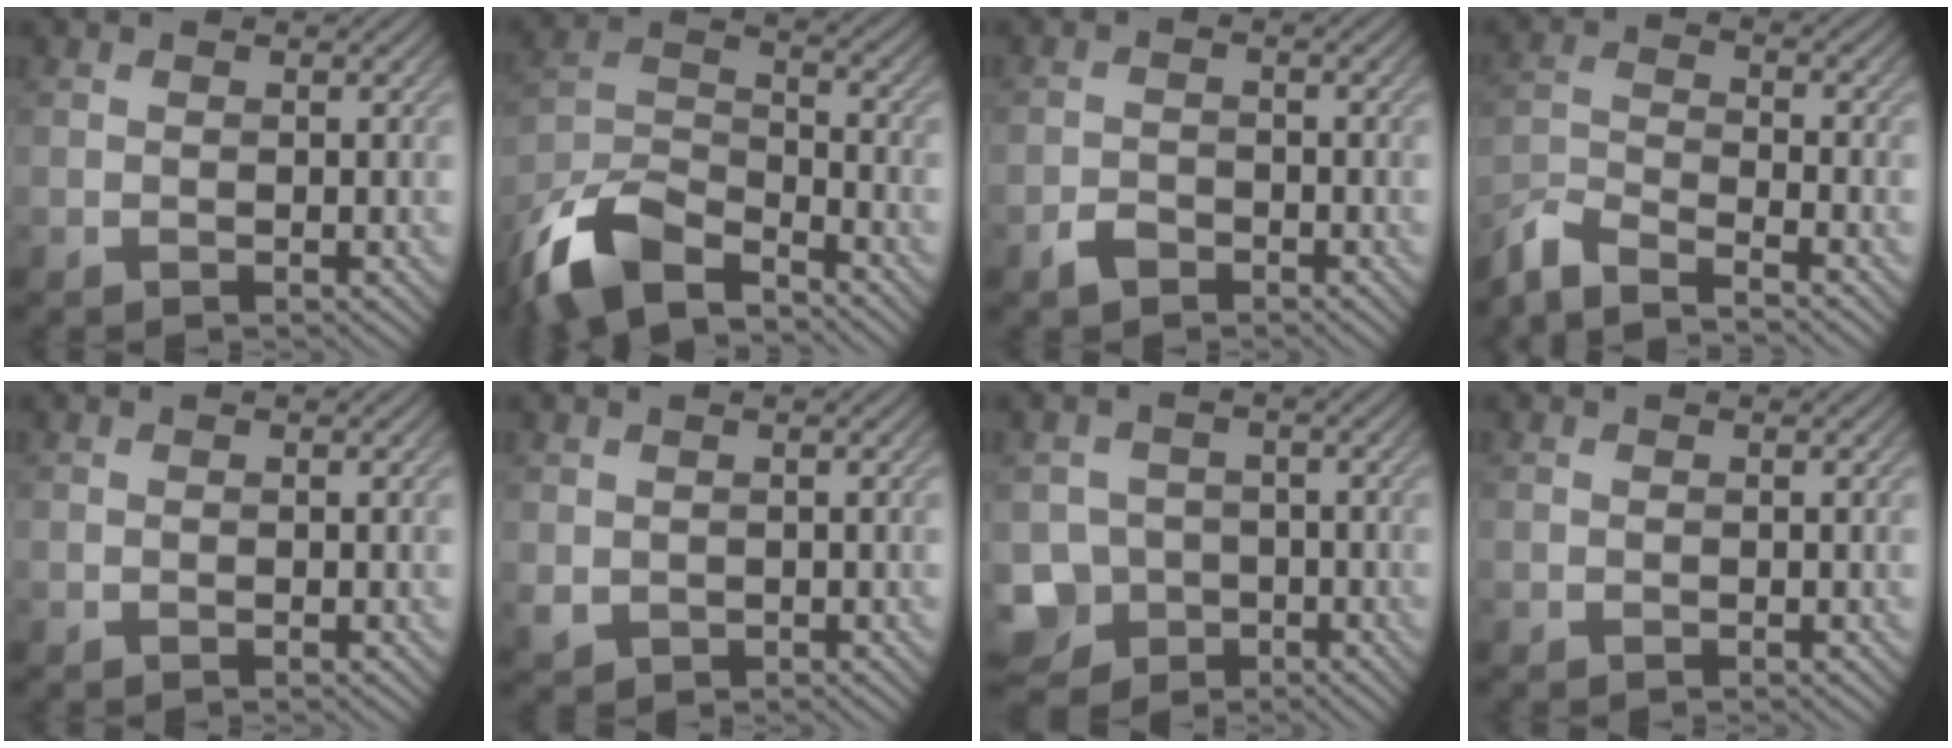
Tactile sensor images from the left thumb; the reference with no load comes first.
{"total": 11.9, "force": [-8.9, 4.4, 6.5], "torque": [-0.135, -0.004, -0.190]}
{"total": 2.1, "force": [-1.5, 1.1, 0.8], "torque": [-0.015, 0.002, -0.032]}
{"total": 6.4, "force": [-5.7, 1.2, 2.7], "torque": [-0.063, -0.011, -0.120]}
{"total": 0.0}
{"total": 1.4, "force": [0.4, 1.2, 0.6], "torque": [-0.019, -0.007, 0.011]}
{"total": 8.6, "force": [-4.3, 7.1, 2.1], "torque": [-0.056, -0.034, -0.088]}
{"total": 0.0}